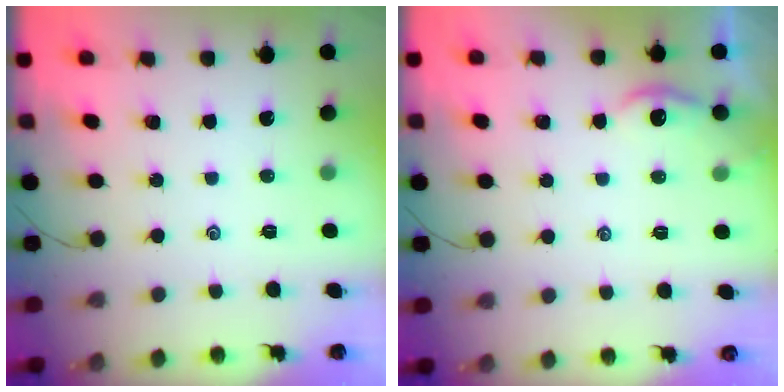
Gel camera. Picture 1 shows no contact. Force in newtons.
{"total": 2.5, "press": 2.5, "slide": 0.3}